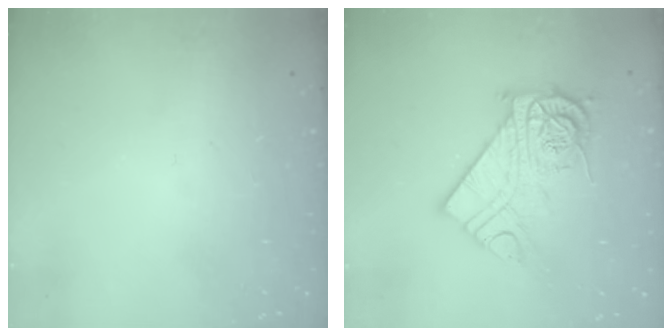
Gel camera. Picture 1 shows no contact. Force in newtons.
{"total": 14.0, "press": 13.9, "slide": 1.4}